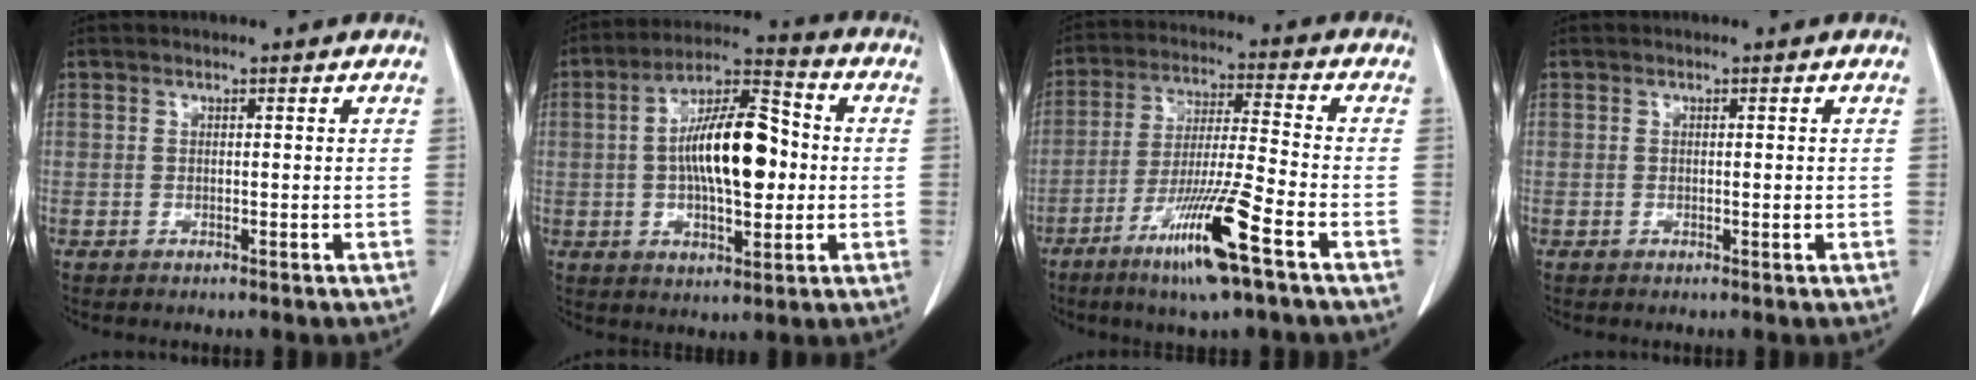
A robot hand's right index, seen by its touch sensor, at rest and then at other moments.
{"total": 14.0, "force": [0.1, 4.7, 13.2], "torque": [-0.239, 0.020, 0.000]}
{"total": 13.1, "force": [-7.1, -0.4, 11.1], "torque": [-0.213, -0.028, -0.130]}
{"total": 0.6, "force": [-0.1, 0.1, 0.5], "torque": [-0.009, -0.001, 0.000]}